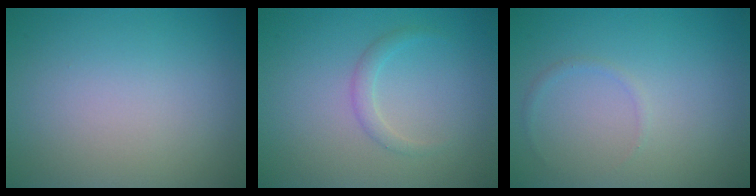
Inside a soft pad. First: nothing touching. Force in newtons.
{"total": 1.2, "press": 1.2, "slide": 0.0}
{"total": 0.6, "press": 0.6, "slide": 0.0}